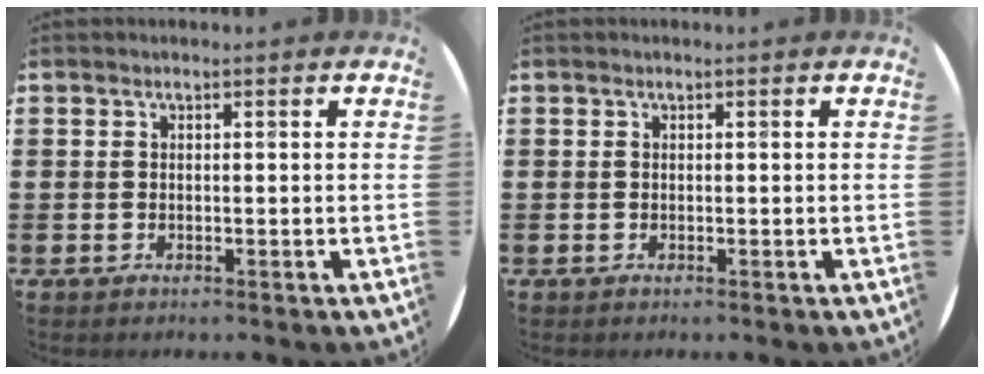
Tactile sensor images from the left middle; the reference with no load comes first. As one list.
[{"total": 0.0}]